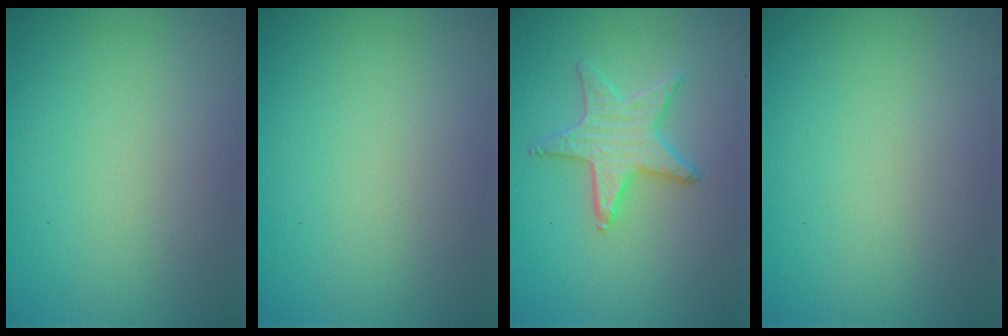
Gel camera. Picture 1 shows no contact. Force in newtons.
{"total": 0.0}
{"total": 3.2, "press": 3.2, "slide": 0.5}
{"total": 0.0}